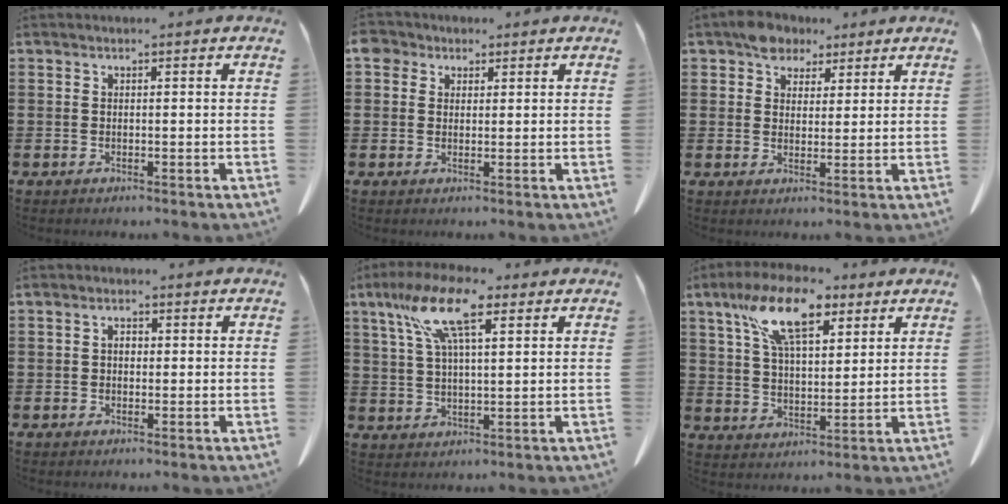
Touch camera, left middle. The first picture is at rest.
{"total": 3.0, "force": [1.9, 2.1, 0.9], "torque": [-0.020, 0.005, 0.035]}
{"total": 4.9, "force": [3.7, 3.0, 1.1], "torque": [-0.030, 0.009, 0.072]}
{"total": 1.6, "force": [0.2, 1.0, 1.2], "torque": [-0.024, 0.006, 0.003]}
{"total": 11.3, "force": [6.3, 3.4, 8.8], "torque": [-0.191, 0.002, 0.111]}
{"total": 12.6, "force": [7.6, 5.3, 8.6], "torque": [-0.169, -0.006, 0.137]}